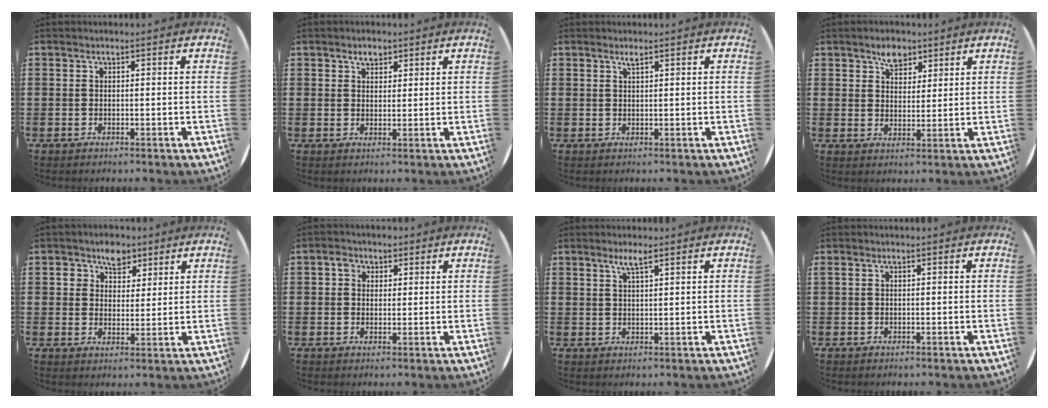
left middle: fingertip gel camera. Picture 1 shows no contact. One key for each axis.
{"total": 1.9, "fx": 1.5, "fy": 1.1, "fz": 0.5, "tx": -0.003, "ty": 0.001, "tz": 0.026}
{"total": 0.8, "fx": 0.7, "fy": 0.0, "fz": 0.5, "tx": -0.009, "ty": -0.001, "tz": 0.012}
{"total": 3.8, "fx": 2.9, "fy": 2.1, "fz": 1.3, "tx": -0.014, "ty": 0.001, "tz": 0.050}
{"total": 4.5, "fx": 3.0, "fy": 3.2, "fz": 1.3, "tx": -0.012, "ty": 0.006, "tz": 0.050}
{"total": 2.3, "fx": 1.3, "fy": 1.7, "fz": 0.8, "tx": -0.001, "ty": 0.003, "tz": 0.019}
{"total": 2.4, "fx": 1.7, "fy": 0.2, "fz": 1.6, "tx": -0.033, "ty": 0.003, "tz": 0.029}
{"total": 0.0}